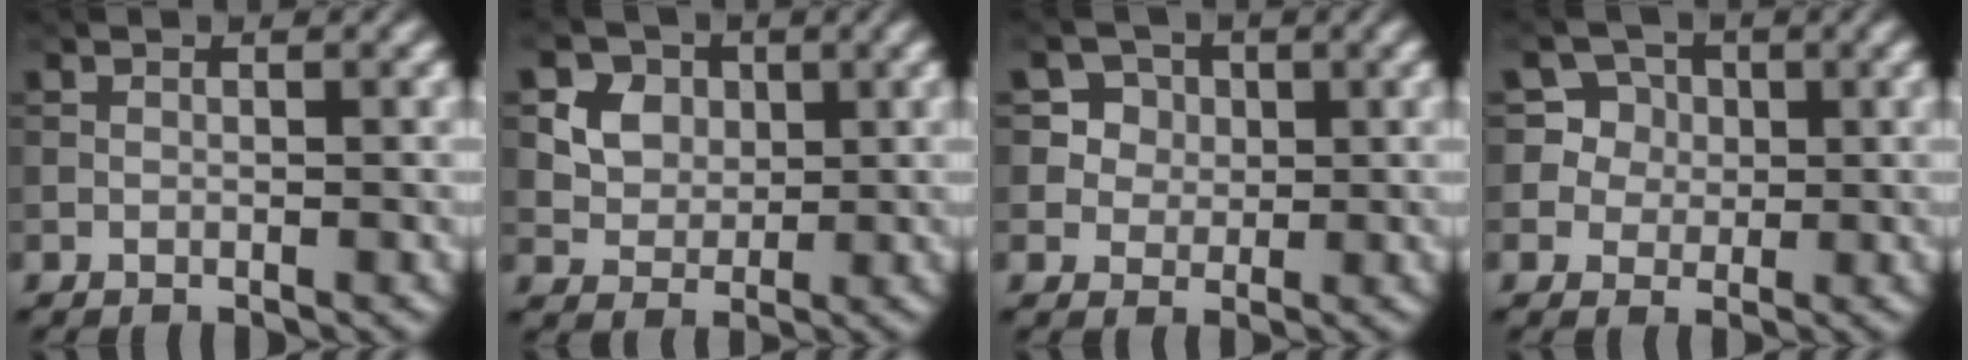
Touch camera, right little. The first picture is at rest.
{"total": 7.0, "force": [2.7, 5.7, 3.0], "torque": [-0.067, 0.021, 0.049]}
{"total": 3.7, "force": [1.4, 3.3, 1.1], "torque": [-0.025, 0.000, 0.037]}
{"total": 4.7, "force": [1.4, 4.4, 1.0], "torque": [-0.018, 0.013, 0.028]}